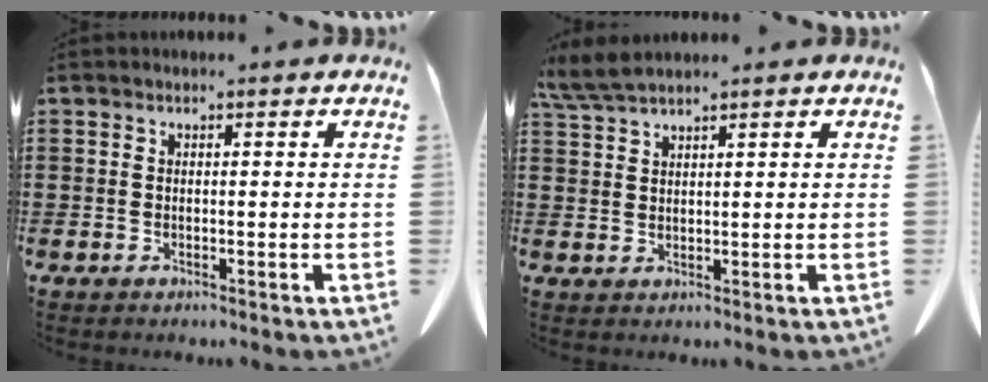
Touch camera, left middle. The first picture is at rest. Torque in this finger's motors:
{"motor_torque": [0.61, 0.50, 0.04, 0.02]}